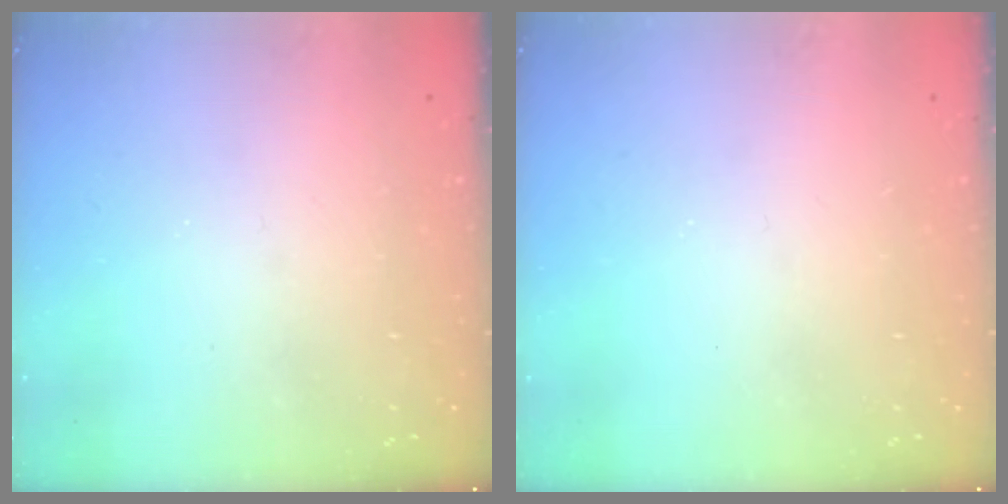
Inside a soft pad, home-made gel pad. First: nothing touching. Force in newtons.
{"total": 0.0}